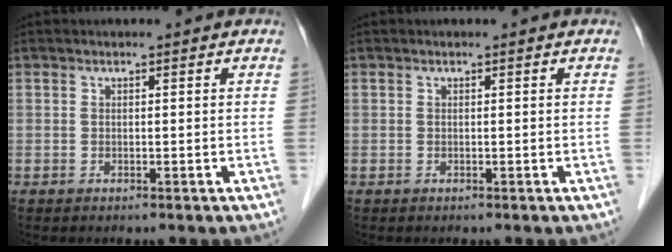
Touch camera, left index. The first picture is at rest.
{"total": 0.0}